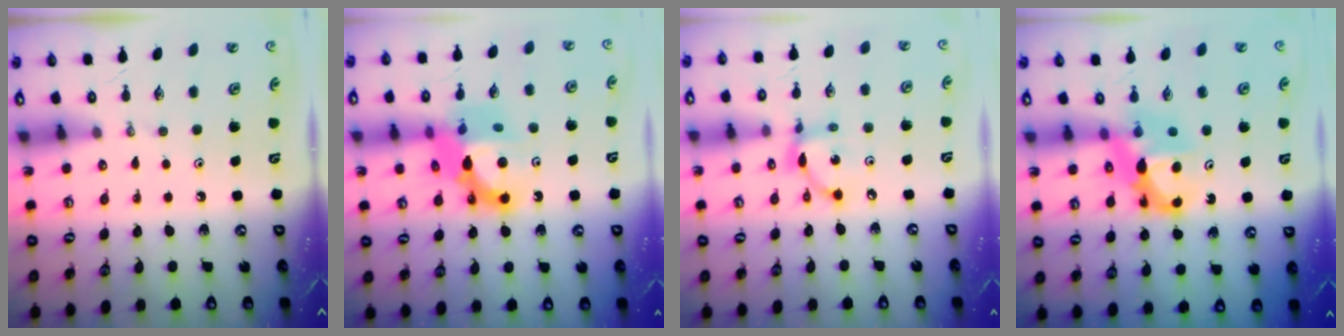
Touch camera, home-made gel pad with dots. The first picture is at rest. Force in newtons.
{"total": 14.1, "press": 14.1, "slide": 1.3}
{"total": 10.0, "press": 10.0, "slide": 0.7}
{"total": 7.9, "press": 7.9, "slide": 0.5}